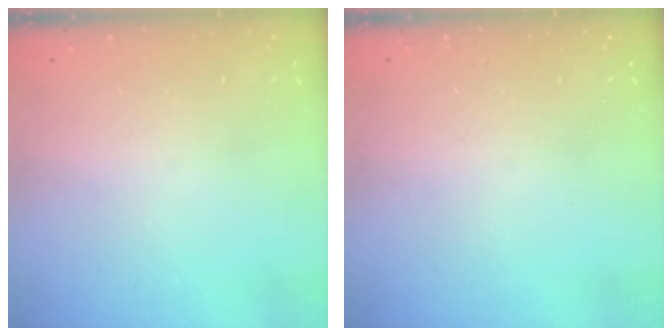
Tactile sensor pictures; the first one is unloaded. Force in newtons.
{"total": 0.0}